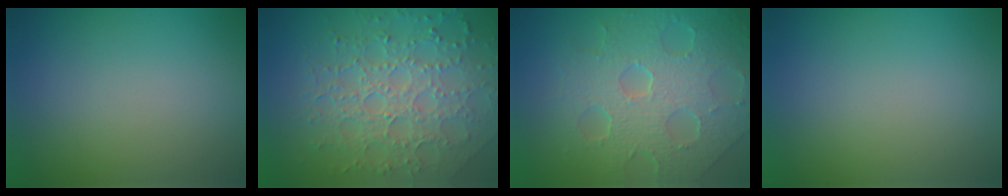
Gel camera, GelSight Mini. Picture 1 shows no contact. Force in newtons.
{"total": 7.5, "press": 5.4, "slide": 5.2}
{"total": 8.2, "press": 5.6, "slide": 6.0}
{"total": 0.0}